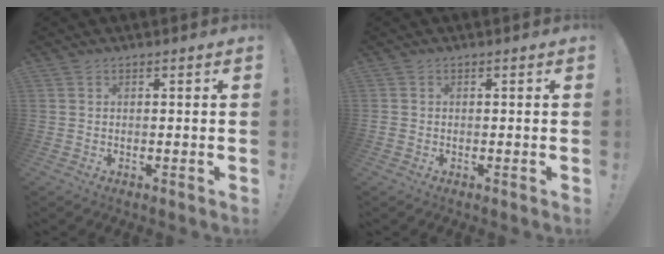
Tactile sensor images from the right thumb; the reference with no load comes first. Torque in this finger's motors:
{"motor_torque": [-0.04, 0.09, 0.00, 0.05, -0.02]}